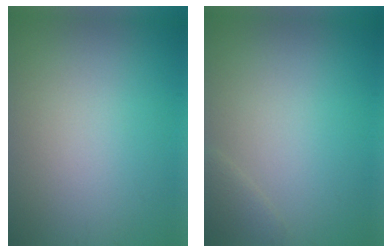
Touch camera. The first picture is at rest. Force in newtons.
{"total": 1.1, "press": 1.1, "slide": 0.0}